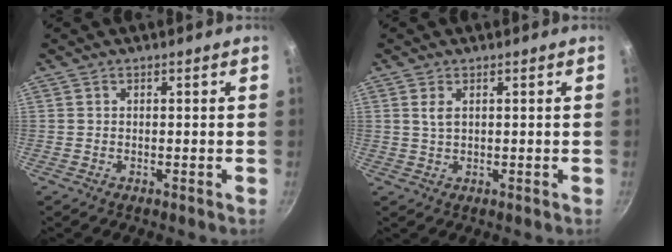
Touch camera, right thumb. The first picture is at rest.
{"total": 2.1, "force": [0.7, 1.1, 1.6], "torque": [-0.030, -0.004, 0.015]}